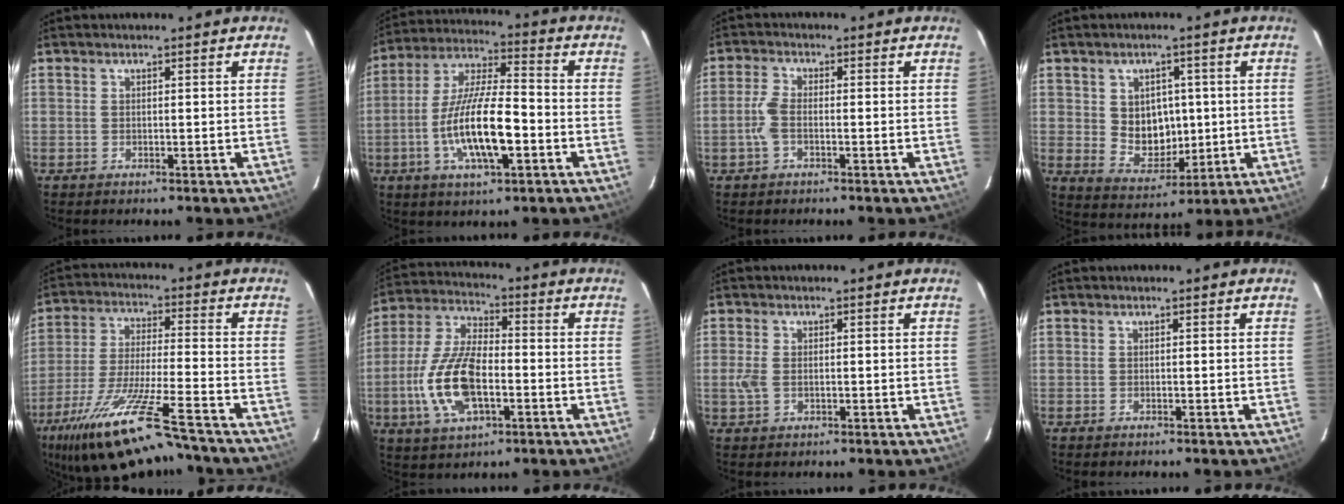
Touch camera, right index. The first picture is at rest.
{"total": 15.1, "force": [-4.5, 4.1, 13.8], "torque": [-0.274, -0.003, -0.082]}
{"total": 3.2, "force": [-1.1, 1.4, 2.7], "torque": [-0.066, 0.007, -0.022]}
{"total": 8.0, "force": [0.8, 6.8, 4.2], "torque": [-0.076, 0.003, 0.033]}
{"total": 18.7, "force": [-14.3, 2.0, 11.8], "torque": [-0.237, -0.049, -0.245]}
{"total": 14.8, "force": [-3.8, 6.8, 12.6], "torque": [-0.272, 0.004, -0.070]}
{"total": 2.7, "force": [-0.3, 1.8, 2.0], "torque": [-0.047, 0.002, -0.002]}
{"total": 0.0}